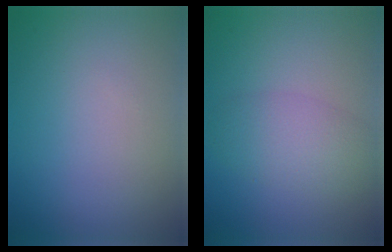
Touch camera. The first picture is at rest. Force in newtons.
{"total": 3.8, "press": 3.8, "slide": 0.2}